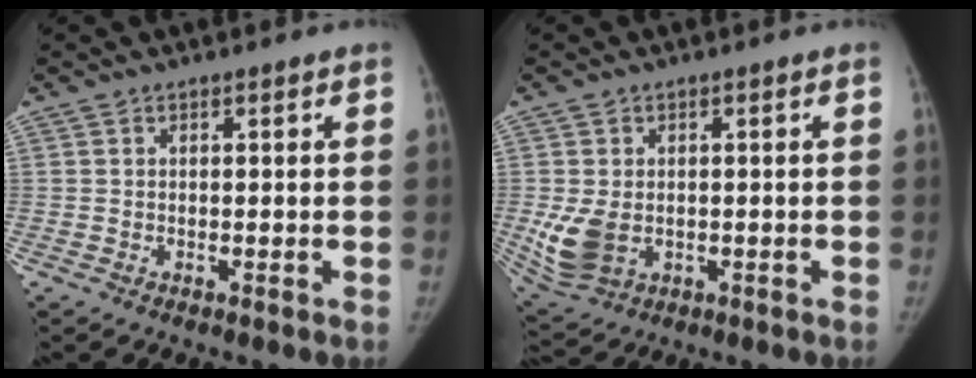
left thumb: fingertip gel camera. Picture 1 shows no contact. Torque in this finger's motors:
{"motor_torque": [0.08, 1.66, 0.54, -0.54, 0.30]}